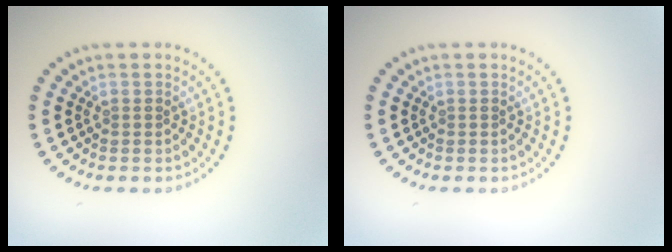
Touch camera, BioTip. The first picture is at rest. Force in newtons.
{"total": 0.0}